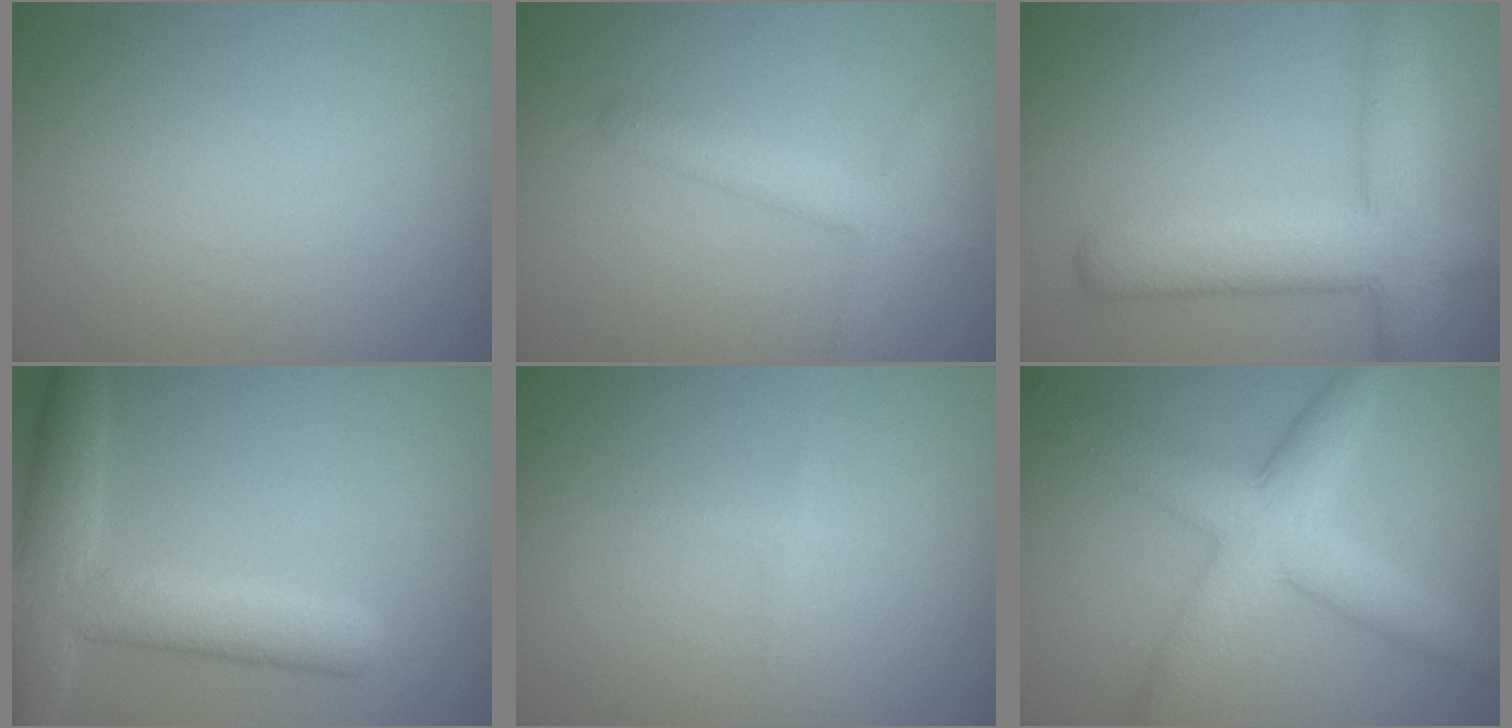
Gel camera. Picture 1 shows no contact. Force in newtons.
{"total": 2.9, "press": 2.8, "slide": 0.2}
{"total": 7.3, "press": 7.3, "slide": 0.4}
{"total": 6.5, "press": 6.5, "slide": 0.3}
{"total": 0.7, "press": 0.7, "slide": 0.1}
{"total": 6.8, "press": 6.8, "slide": 0.1}